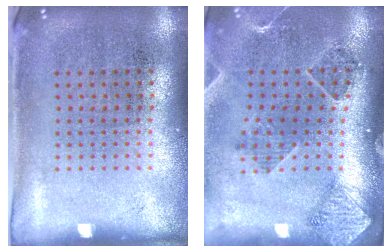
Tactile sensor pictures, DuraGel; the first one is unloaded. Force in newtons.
{"total": 1.5, "press": 1.5, "slide": 0.2}